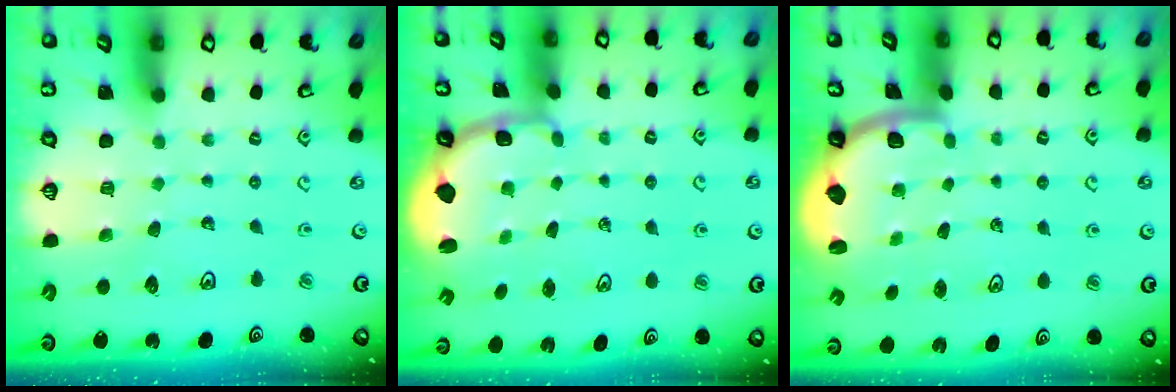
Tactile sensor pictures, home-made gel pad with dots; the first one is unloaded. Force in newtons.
{"total": 2.5, "press": 1.3, "slide": 2.1}
{"total": 1.9, "press": 1.8, "slide": 0.5}